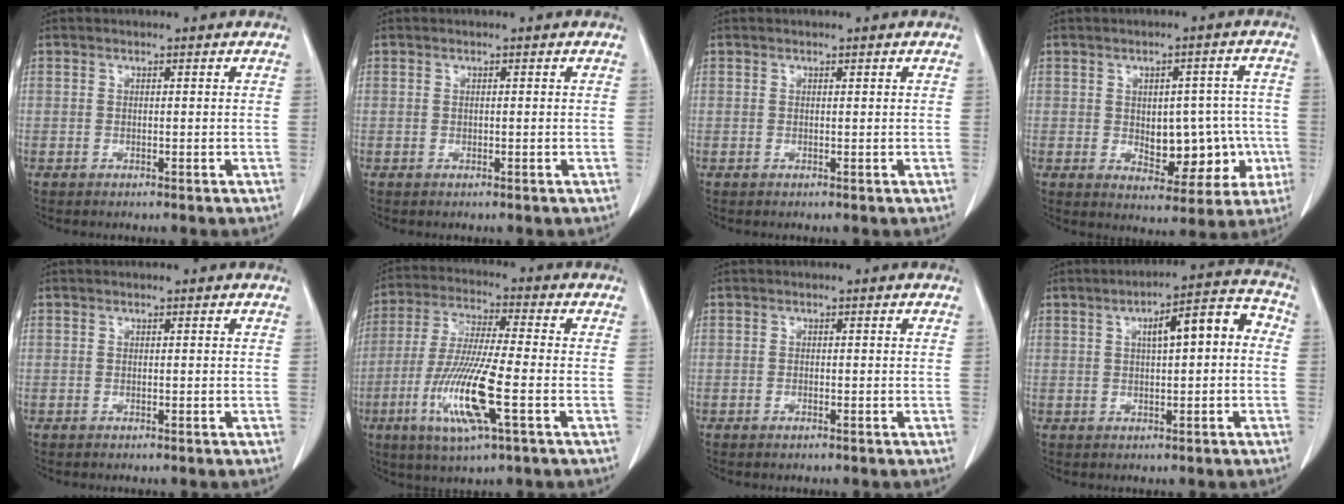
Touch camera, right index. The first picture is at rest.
{"total": 0.0}
{"total": 0.0}
{"total": 10.3, "force": [-1.4, 5.9, 8.4], "torque": [-0.092, 0.021, -0.001]}
{"total": 0.0}
{"total": 13.3, "force": [-4.2, 0.8, 12.6], "torque": [-0.260, -0.020, -0.082]}
{"total": 0.6, "force": [-0.4, 0.2, 0.4], "torque": [-0.010, 0.000, -0.005]}
{"total": 8.1, "force": [1.1, 2.1, 7.7], "torque": [-0.111, 0.035, 0.013]}